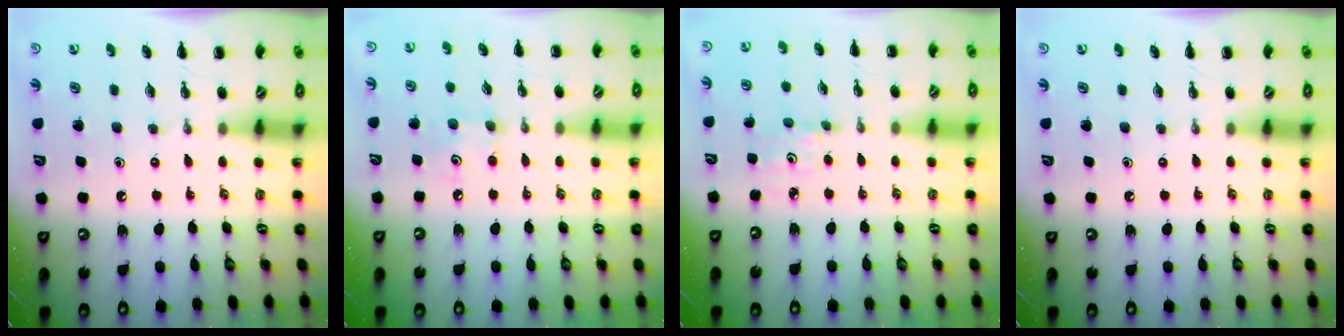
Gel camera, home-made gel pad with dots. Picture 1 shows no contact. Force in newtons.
{"total": 4.4, "press": 4.2, "slide": 1.1}
{"total": 2.6, "press": 2.5, "slide": 0.8}
{"total": 0.0}